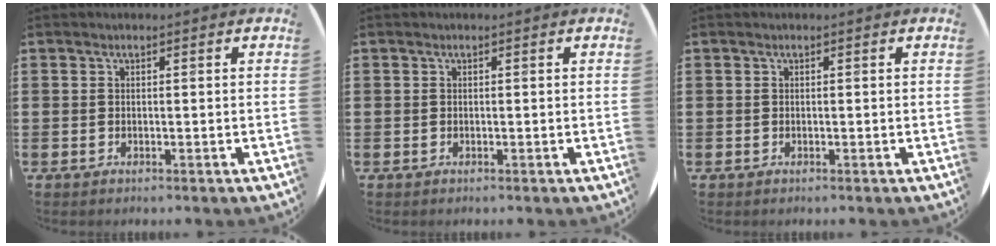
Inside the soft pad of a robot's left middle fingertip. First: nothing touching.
{"total": 0.0}
{"total": 0.0}